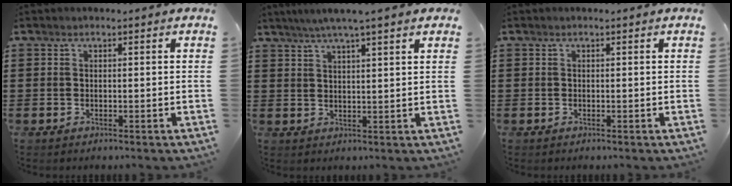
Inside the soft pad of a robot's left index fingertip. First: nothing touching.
{"total": 4.6, "force": [3.5, -0.1, 3.0], "torque": [-0.068, -0.004, 0.061]}
{"total": 0.0}